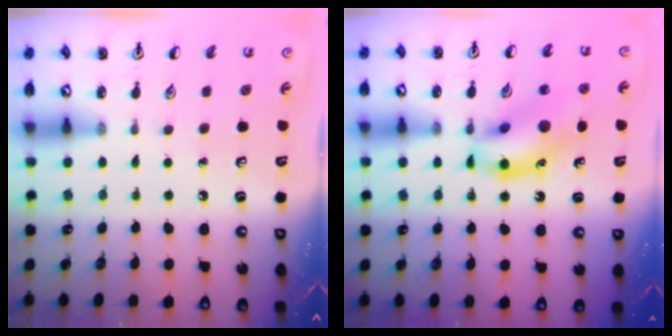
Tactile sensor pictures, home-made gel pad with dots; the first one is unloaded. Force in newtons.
{"total": 13.9, "press": 13.7, "slide": 2.6}